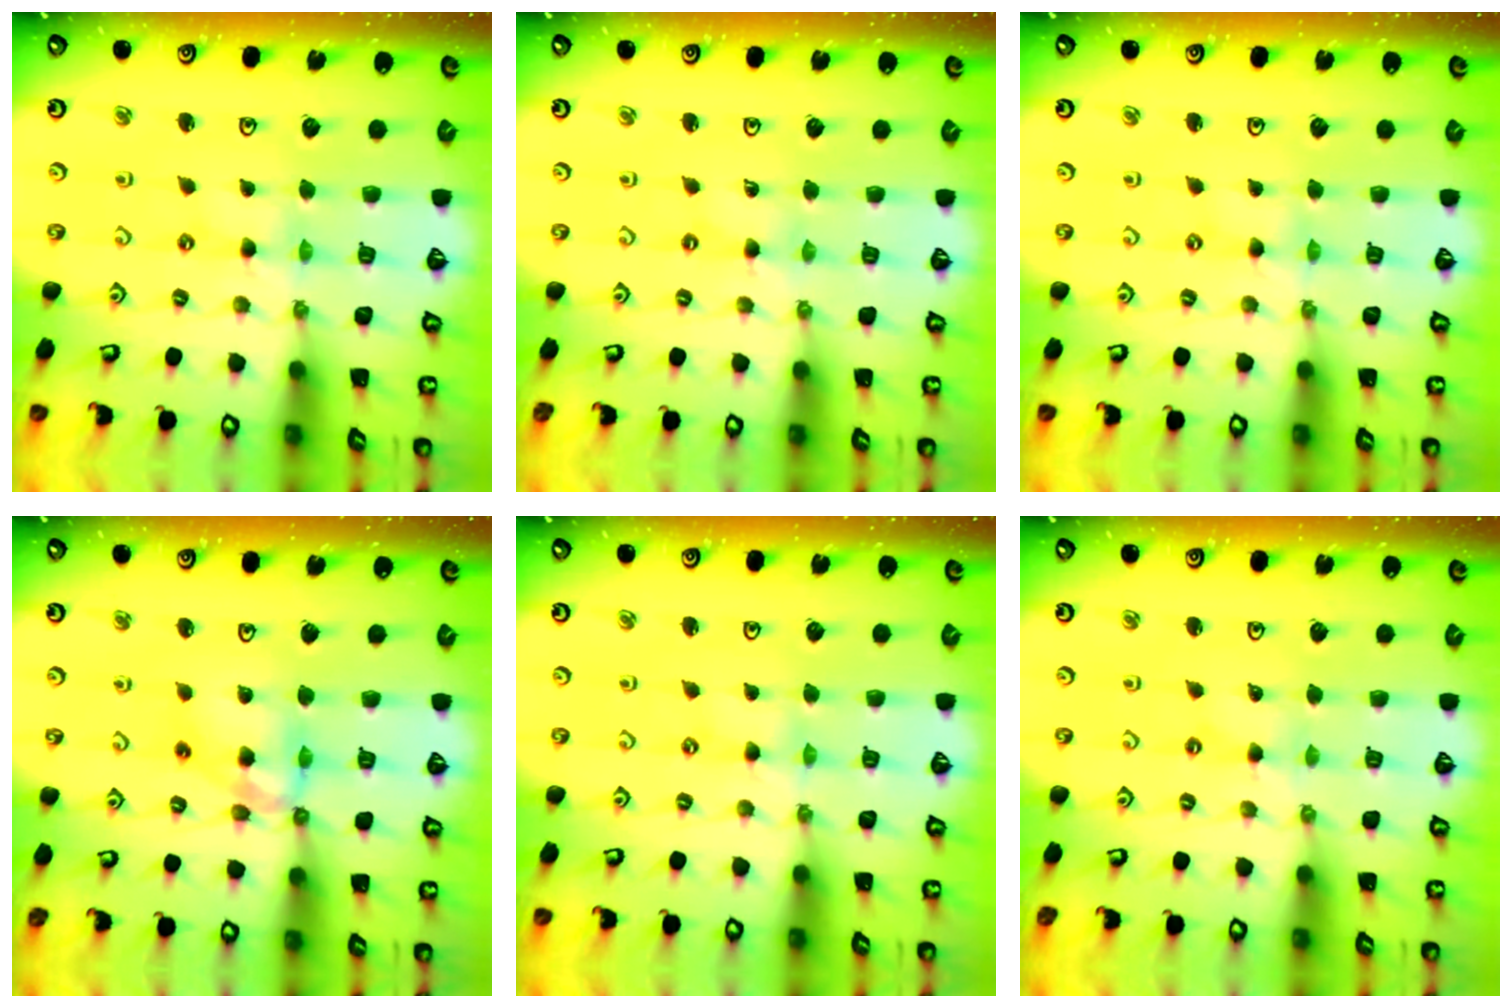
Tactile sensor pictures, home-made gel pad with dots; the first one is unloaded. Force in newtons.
{"total": 0.0}
{"total": 0.0}
{"total": 11.7, "press": 11.7, "slide": 1.0}
{"total": 0.0}
{"total": 0.0}